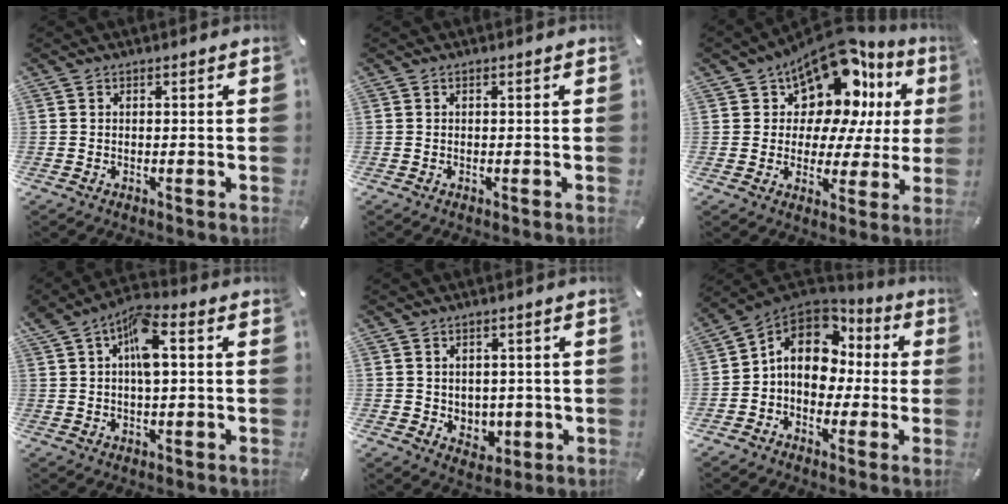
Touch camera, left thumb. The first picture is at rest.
{"total": 0.0}
{"total": 14.8, "force": [10.6, 8.0, 6.6], "torque": [-0.111, -0.089, 0.187]}
{"total": 8.3, "force": [2.3, 3.8, 7.1], "torque": [-0.122, 0.005, 0.038]}
{"total": 4.3, "force": [1.2, 4.1, 0.8], "torque": [0.007, -0.011, 0.019]}
{"total": 12.5, "force": [1.7, 10.2, 7.0], "torque": [-0.142, 0.006, 0.035]}